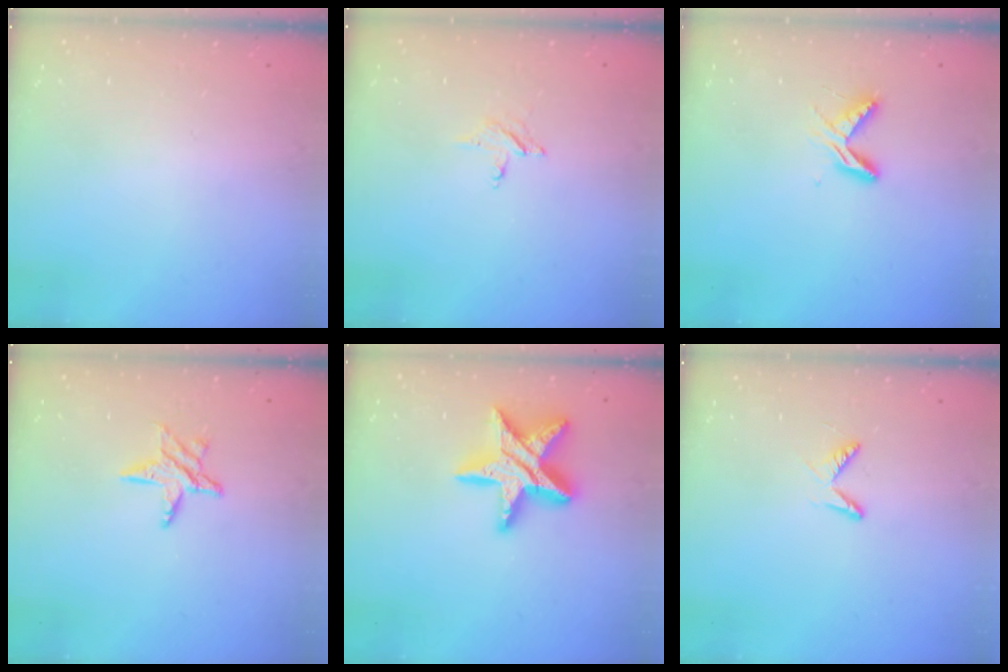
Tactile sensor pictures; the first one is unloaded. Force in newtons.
{"total": 2.3, "press": 2.2, "slide": 0.3}
{"total": 5.4, "press": 5.4, "slide": 0.5}
{"total": 7.2, "press": 7.2, "slide": 0.7}
{"total": 16.5, "press": 16.5, "slide": 1.2}
{"total": 4.8, "press": 4.8, "slide": 0.4}